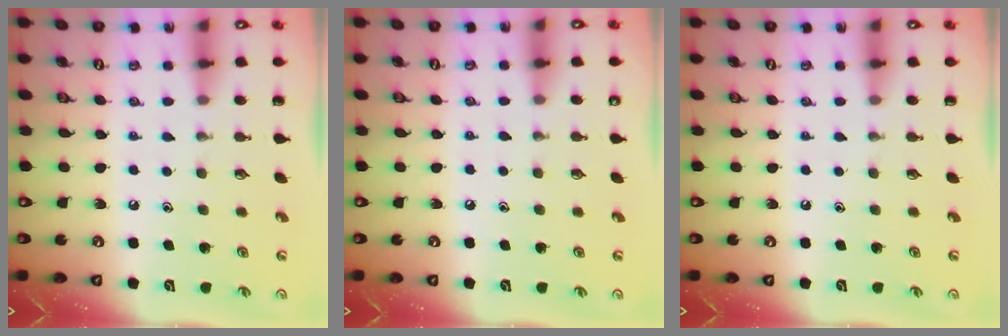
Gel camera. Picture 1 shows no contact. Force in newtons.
{"total": 3.2, "press": 3.2, "slide": 0.5}
{"total": 0.0}